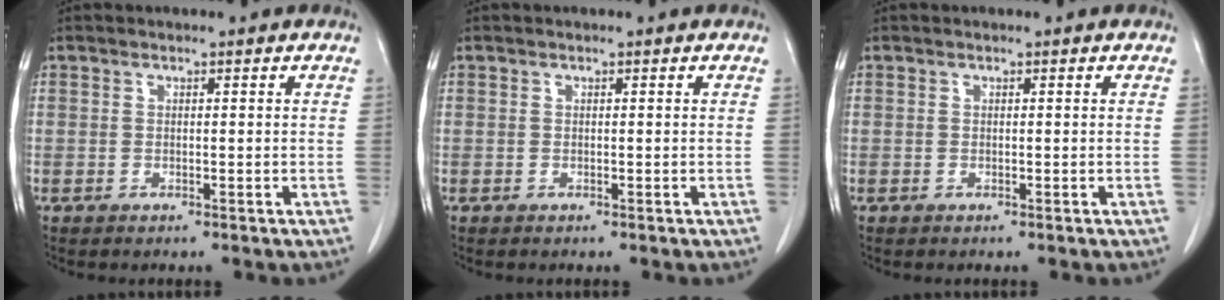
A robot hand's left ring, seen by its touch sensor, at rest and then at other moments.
{"total": 0.0}
{"total": 0.0}